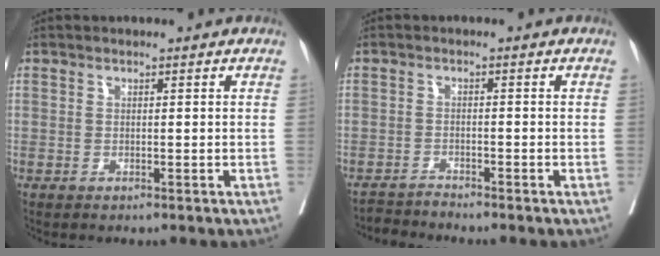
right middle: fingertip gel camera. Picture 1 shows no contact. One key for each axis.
{"total": 2.6, "fx": -2.3, "fy": -1.0, "fz": -0.7, "tx": 0.014, "ty": -0.017, "tz": -0.040}